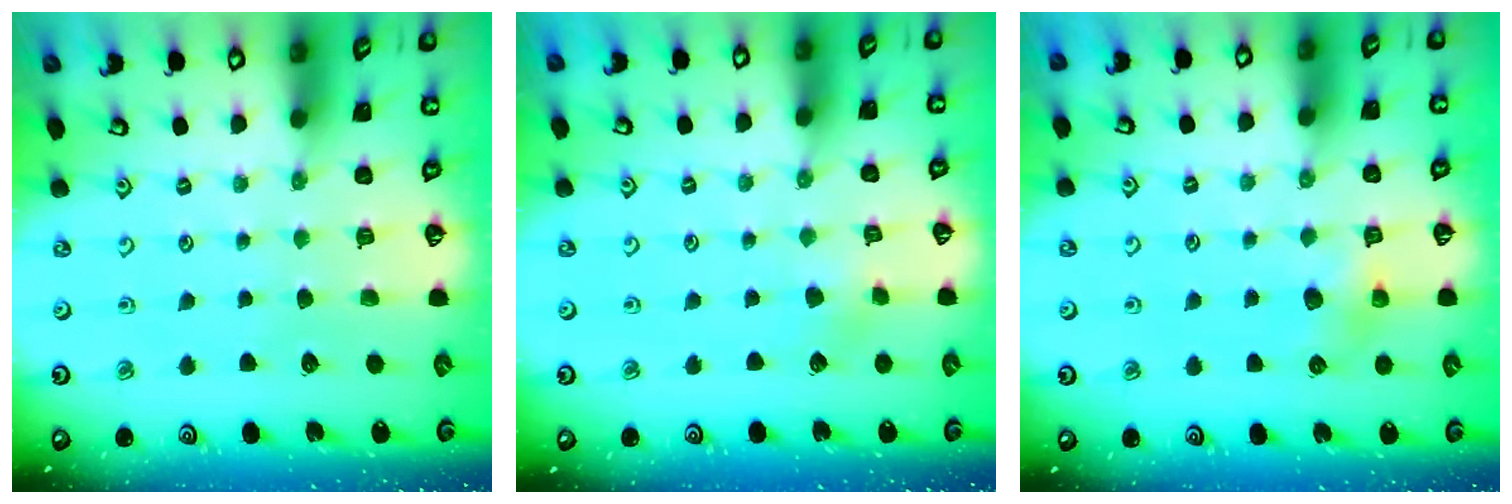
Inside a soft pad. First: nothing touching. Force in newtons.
{"total": 2.9, "press": 2.9, "slide": 0.3}
{"total": 5.7, "press": 5.7, "slide": 0.5}